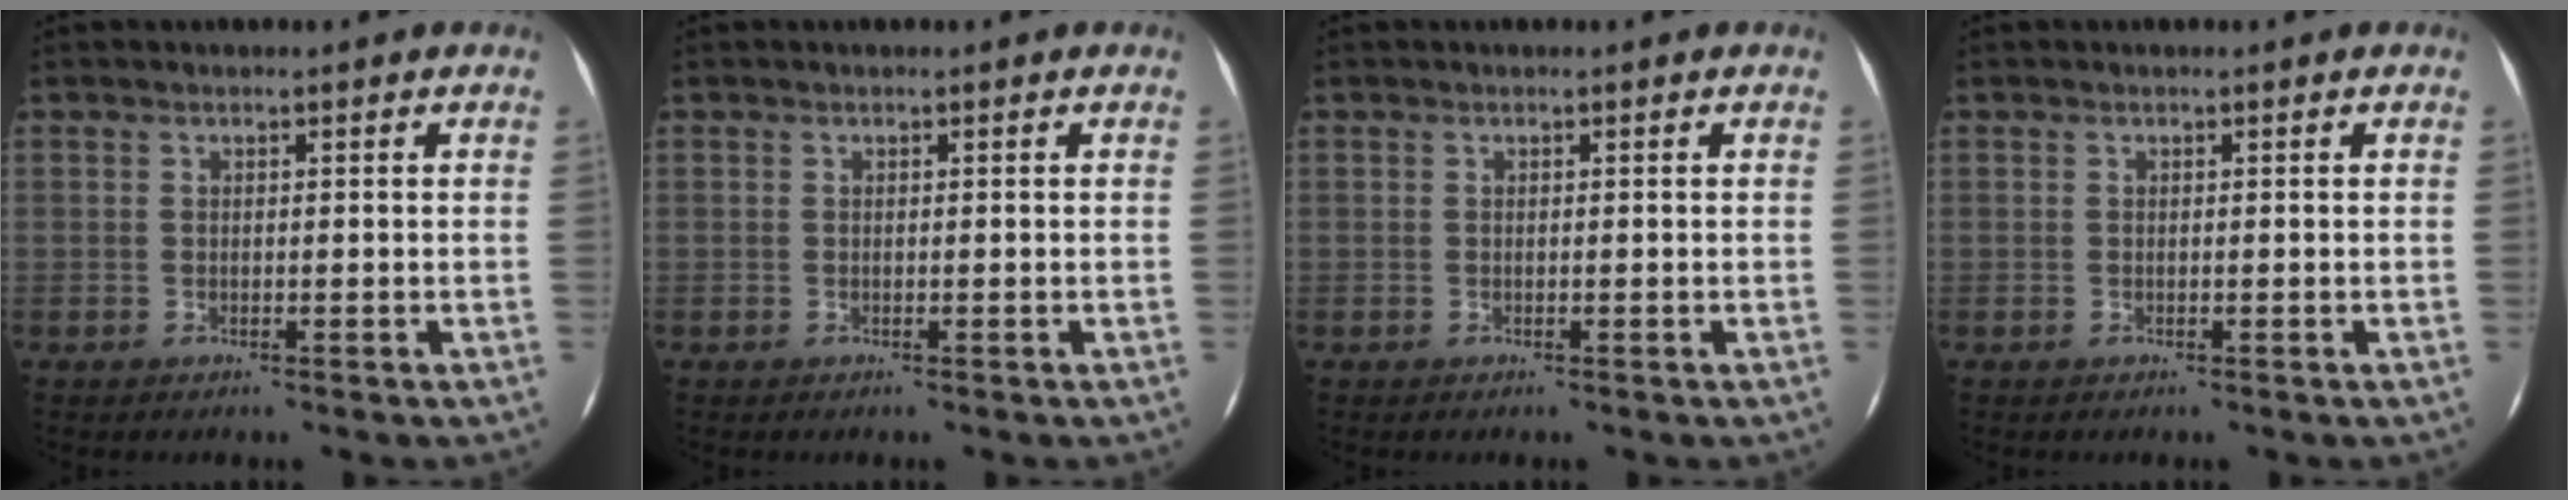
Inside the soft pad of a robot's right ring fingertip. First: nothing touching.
{"total": 0.0}
{"total": 0.0}
{"total": 0.0}